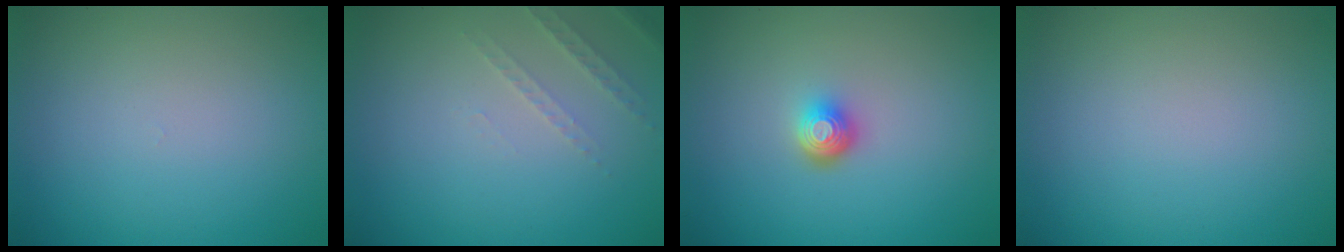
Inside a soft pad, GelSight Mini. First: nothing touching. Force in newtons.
{"total": 1.5, "press": 1.4, "slide": 0.4}
{"total": 2.1, "press": 1.5, "slide": 1.5}
{"total": 0.0}